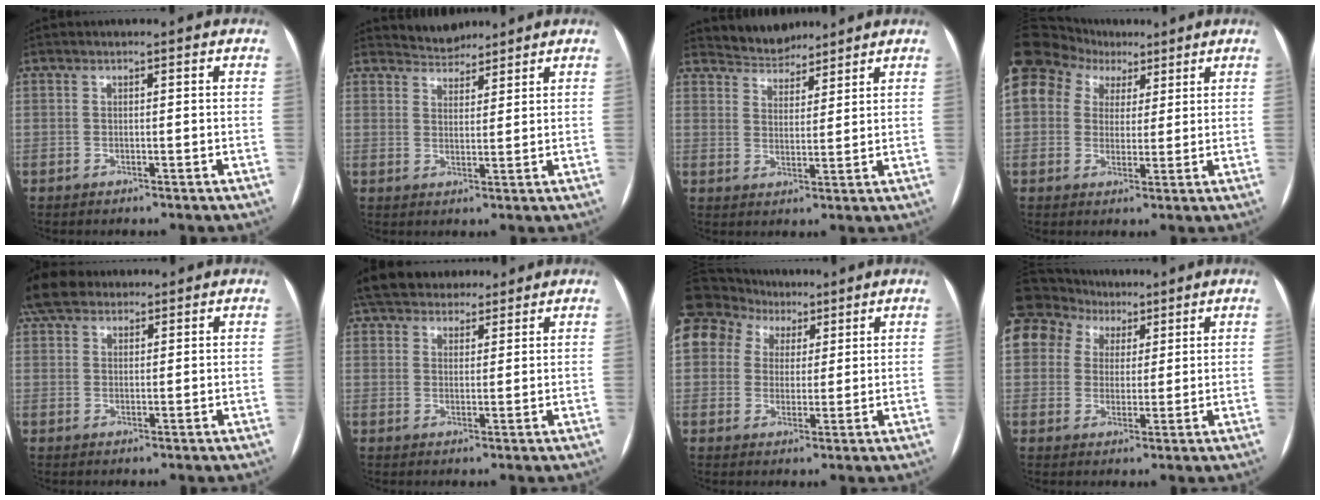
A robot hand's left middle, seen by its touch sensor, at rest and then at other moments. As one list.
[{"total": 4.0, "force": [3.8, 1.1, -0.3], "torque": [0.002, 0.013, 0.067]}, {"total": 5.6, "force": [5.3, 1.6, 0.0], "torque": [-0.006, 0.014, 0.094]}, {"total": 27.6, "force": [13.5, 21.0, 11.9], "torque": [-0.380, 0.122, 0.253]}, {"total": 6.5, "force": [5.3, 3.0, 2.3], "torque": [-0.050, 0.034, 0.100]}, {"total": 14.2, "force": [12.1, 5.9, 4.6], "torque": [-0.086, 0.039, 0.189]}, {"total": 21.1, "force": [10.2, 16.2, 8.7], "torque": [-0.273, 0.107, 0.194]}, {"total": 18.5, "force": [9.3, 14.2, 7.4], "torque": [-0.229, 0.095, 0.177]}]